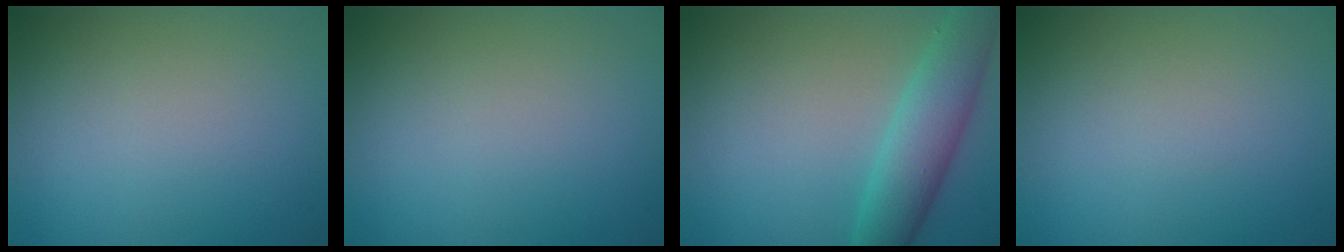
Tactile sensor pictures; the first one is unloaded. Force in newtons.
{"total": 0.0}
{"total": 5.1, "press": 5.1, "slide": 0.2}
{"total": 0.0}